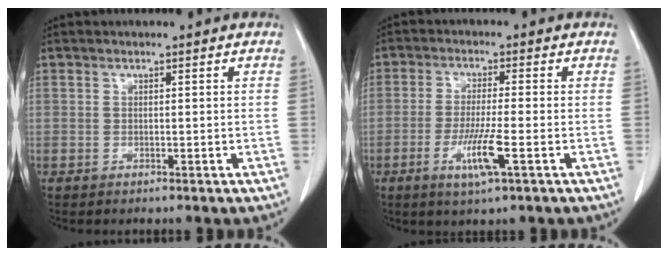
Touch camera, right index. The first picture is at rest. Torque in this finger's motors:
{"motor_torque": [0.69, -0.12, 0.47, 0.09]}